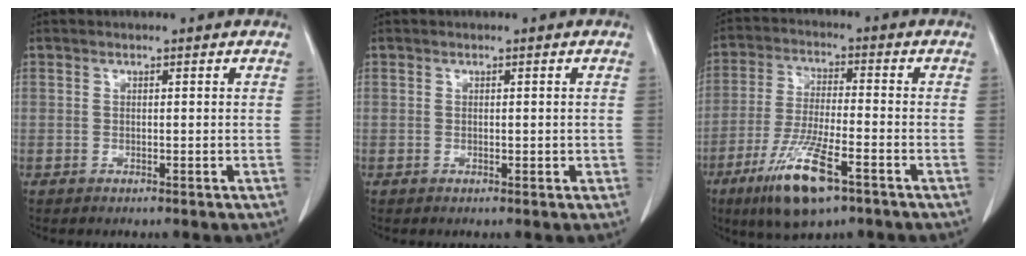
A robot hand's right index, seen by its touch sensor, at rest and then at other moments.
{"total": 0.8, "force": [-0.1, 0.3, 0.7], "torque": [-0.011, -0.001, 0.000]}
{"total": 11.9, "force": [-6.6, 2.2, 9.6], "torque": [-0.194, -0.027, -0.115]}